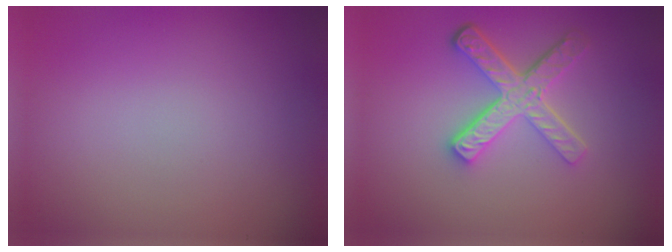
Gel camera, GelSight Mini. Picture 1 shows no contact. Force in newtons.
{"total": 4.9, "press": 3.6, "slide": 3.3}